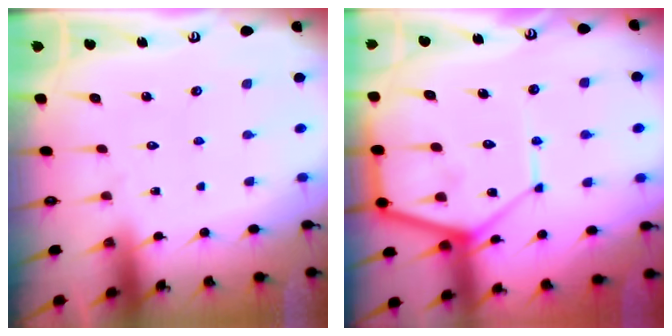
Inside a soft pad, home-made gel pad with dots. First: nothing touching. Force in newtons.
{"total": 15.2, "press": 15.2, "slide": 1.5}